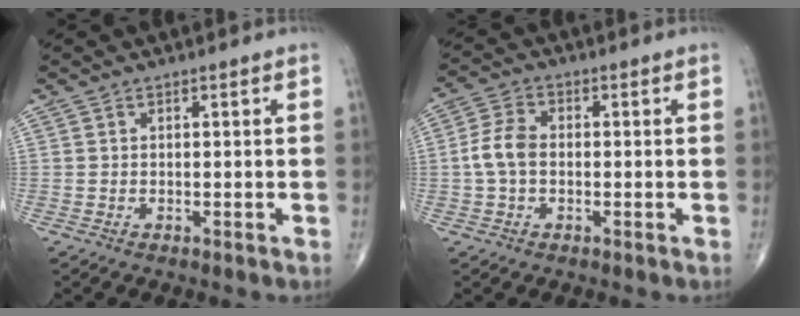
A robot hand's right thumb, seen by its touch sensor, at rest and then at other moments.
{"total": 5.7, "force": [-0.5, 3.7, 4.3], "torque": [-0.092, 0.017, -0.017]}